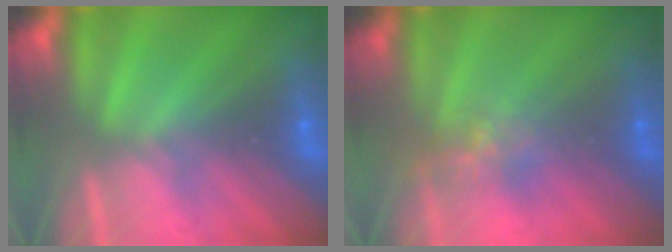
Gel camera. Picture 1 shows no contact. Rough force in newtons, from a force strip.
{"total": 4.8}